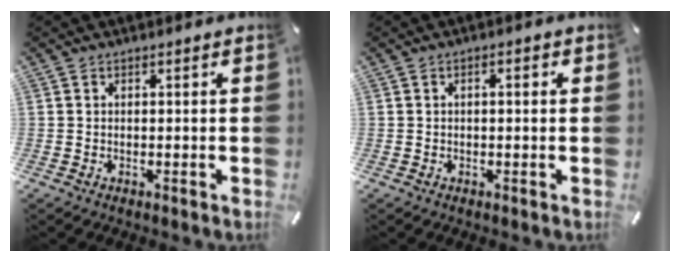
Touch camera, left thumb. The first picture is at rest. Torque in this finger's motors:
{"motor_torque": [-0.32, 0.11, -0.09, 0.10, -0.01]}